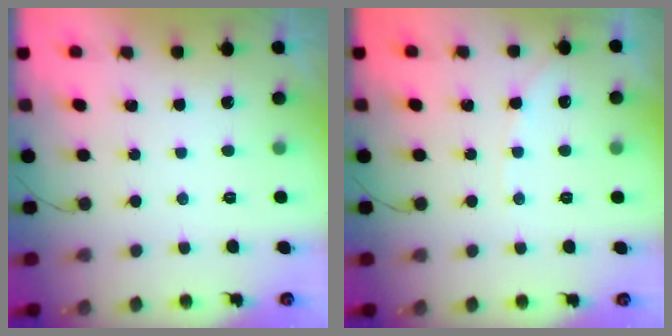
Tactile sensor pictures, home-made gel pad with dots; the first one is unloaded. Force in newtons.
{"total": 4.0, "press": 3.9, "slide": 0.6}